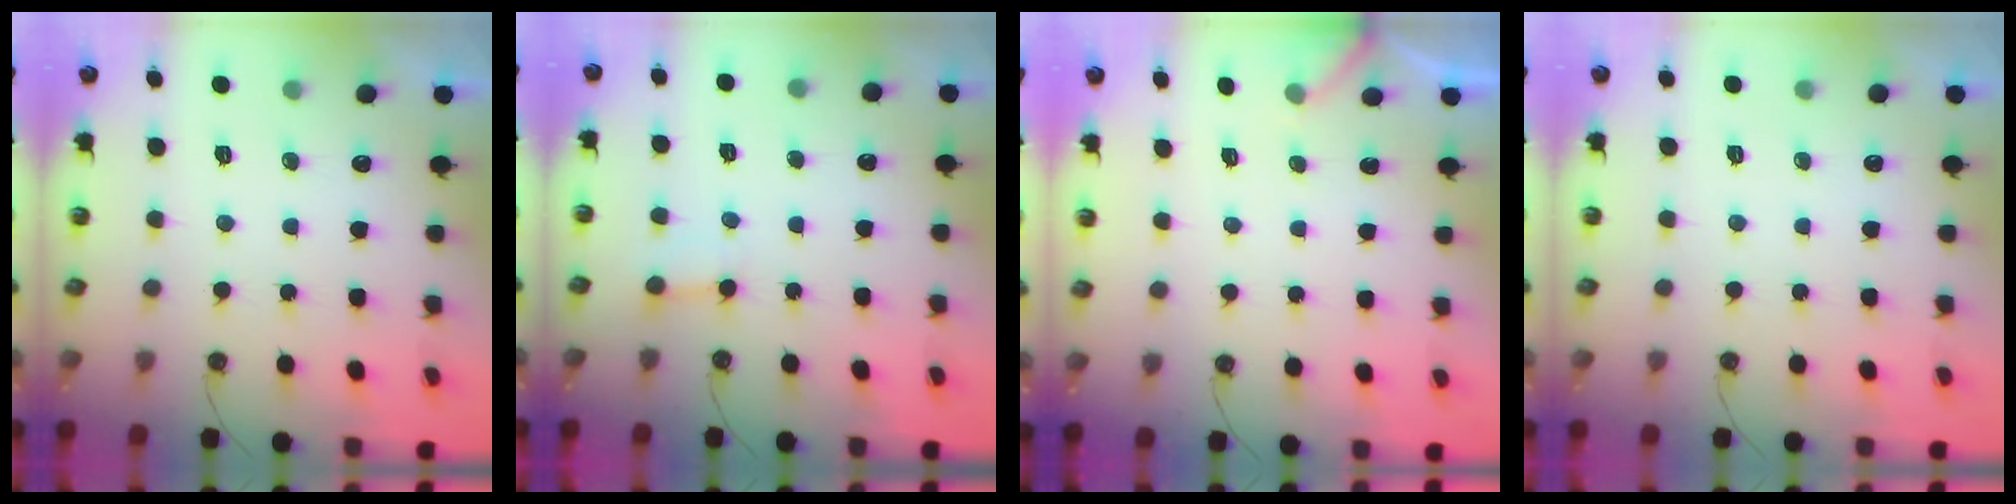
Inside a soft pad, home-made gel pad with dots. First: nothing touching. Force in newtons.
{"total": 2.5, "press": 2.5, "slide": 0.4}
{"total": 2.8, "press": 2.8, "slide": 0.3}
{"total": 0.0}